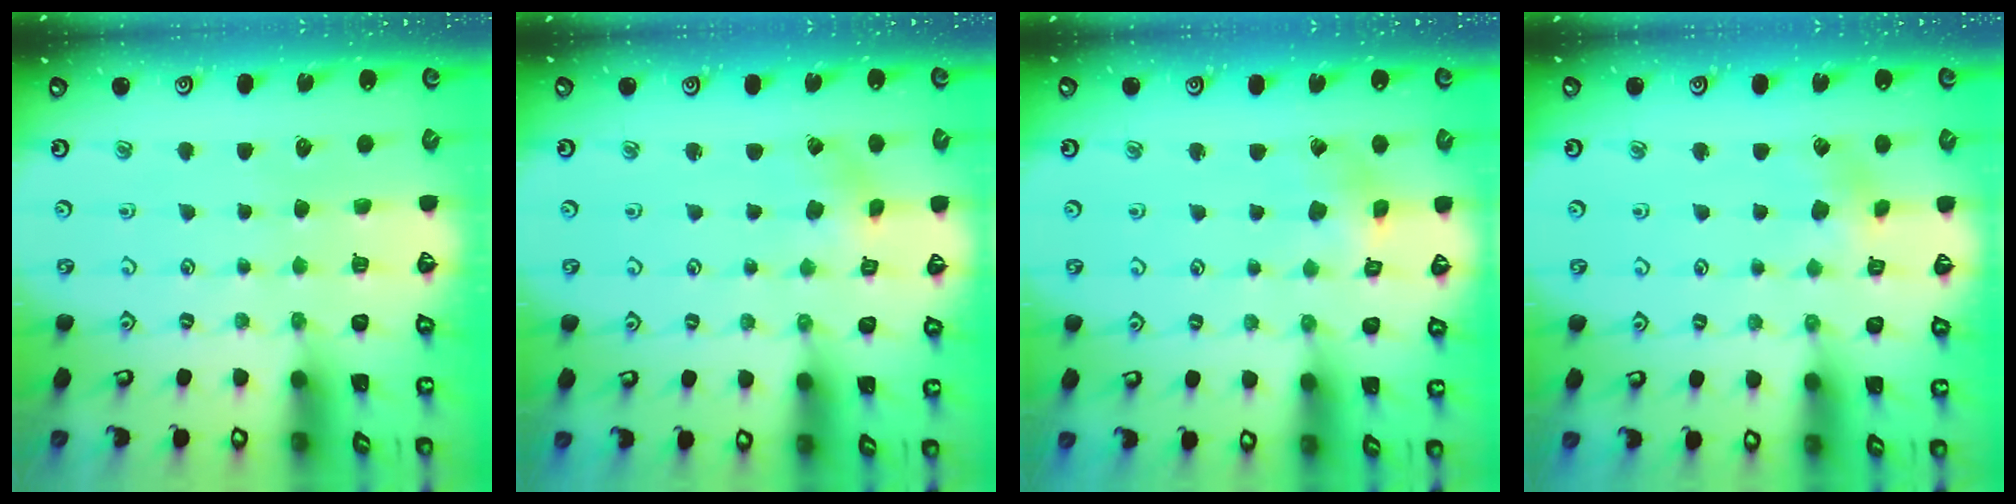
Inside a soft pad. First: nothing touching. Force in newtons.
{"total": 0.0}
{"total": 2.4, "press": 2.4, "slide": 0.5}
{"total": 3.5, "press": 3.5, "slide": 0.4}